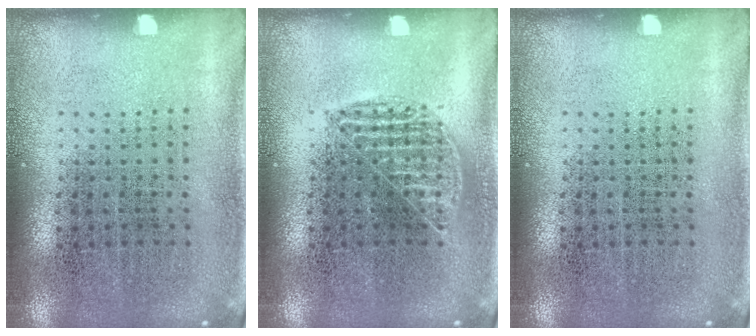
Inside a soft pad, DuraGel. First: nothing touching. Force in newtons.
{"total": 1.2, "press": 1.2, "slide": 0.2}
{"total": 0.0}